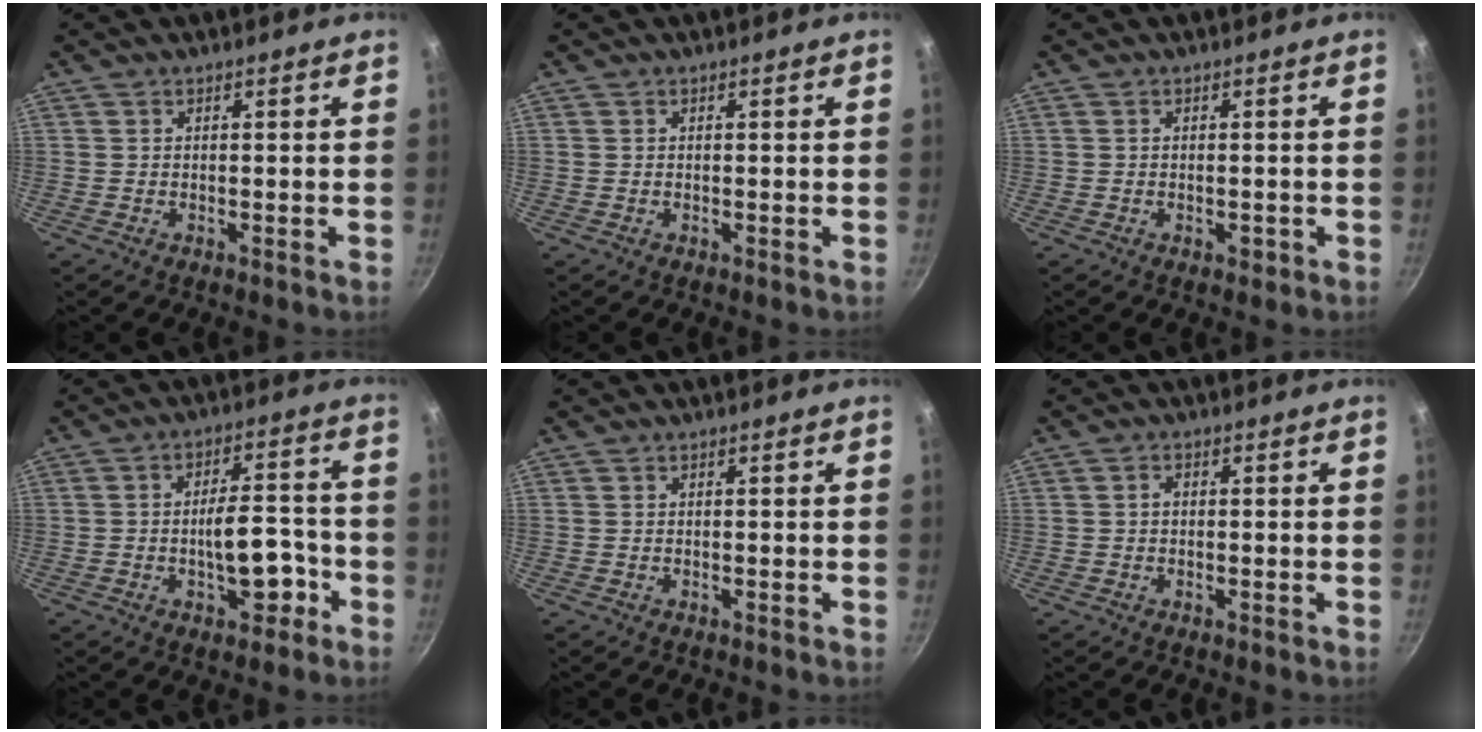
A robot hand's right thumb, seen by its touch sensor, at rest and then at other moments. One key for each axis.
{"total": 0.0}
{"total": 1.3, "fx": -0.5, "fy": 0.8, "fz": 1.0, "tx": -0.013, "ty": 0.002, "tz": -0.006}
{"total": 9.3, "fx": -3.3, "fy": 4.4, "fz": 7.5, "tx": -0.079, "ty": 0.037, "tz": -0.044}
{"total": 0.0}
{"total": 1.3, "fx": 0.0, "fy": 1.0, "fz": 0.8, "tx": -0.013, "ty": 0.007, "tz": -0.001}